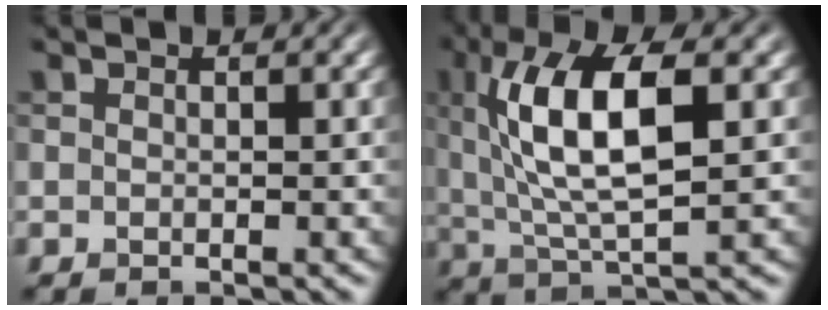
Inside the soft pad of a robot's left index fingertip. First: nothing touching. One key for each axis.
{"total": 9.4, "fx": 2.1, "fy": 3.2, "fz": 8.6, "tx": -0.159, "ty": 0.007, "tz": 0.036}